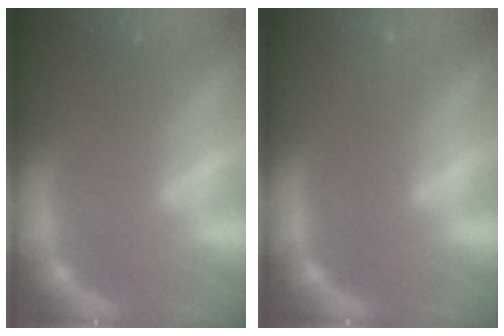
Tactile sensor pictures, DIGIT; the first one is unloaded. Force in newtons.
{"total": 1.9}